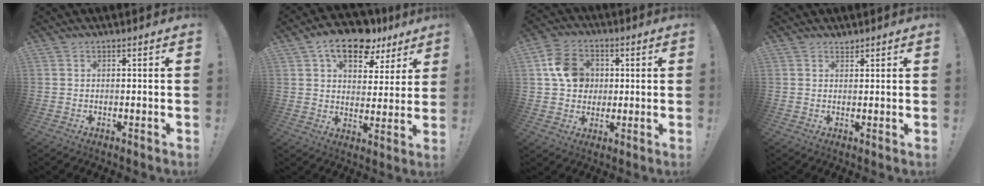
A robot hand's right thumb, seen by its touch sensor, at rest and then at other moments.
{"total": 14.1, "force": [8.8, 7.9, 7.6], "torque": [-0.111, -0.049, 0.156]}
{"total": 12.5, "force": [2.7, 10.8, 5.6], "torque": [-0.078, 0.006, 0.061]}
{"total": 1.4, "force": [1.3, 0.3, 0.2], "torque": [0.003, -0.008, 0.024]}